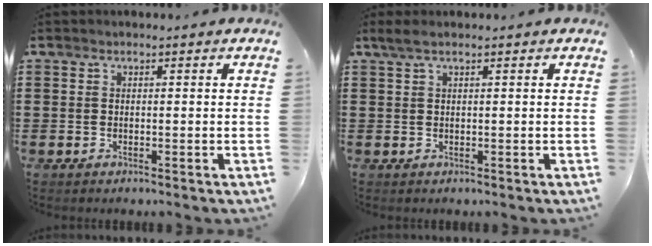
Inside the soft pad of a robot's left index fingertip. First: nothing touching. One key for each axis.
{"total": 1.3, "fx": 0.6, "fy": 0.2, "fz": 1.1, "tx": -0.023, "ty": 0.001, "tz": 0.012}